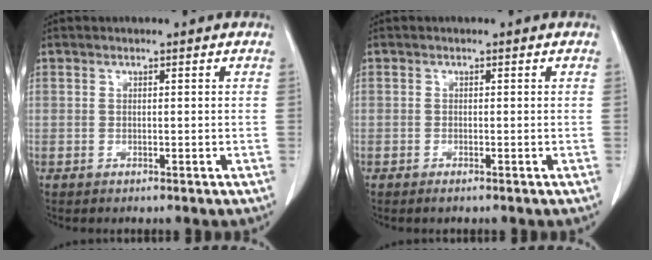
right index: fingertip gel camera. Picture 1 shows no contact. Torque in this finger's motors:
{"motor_torque": [0.08, -0.03, 0.00, 0.01]}